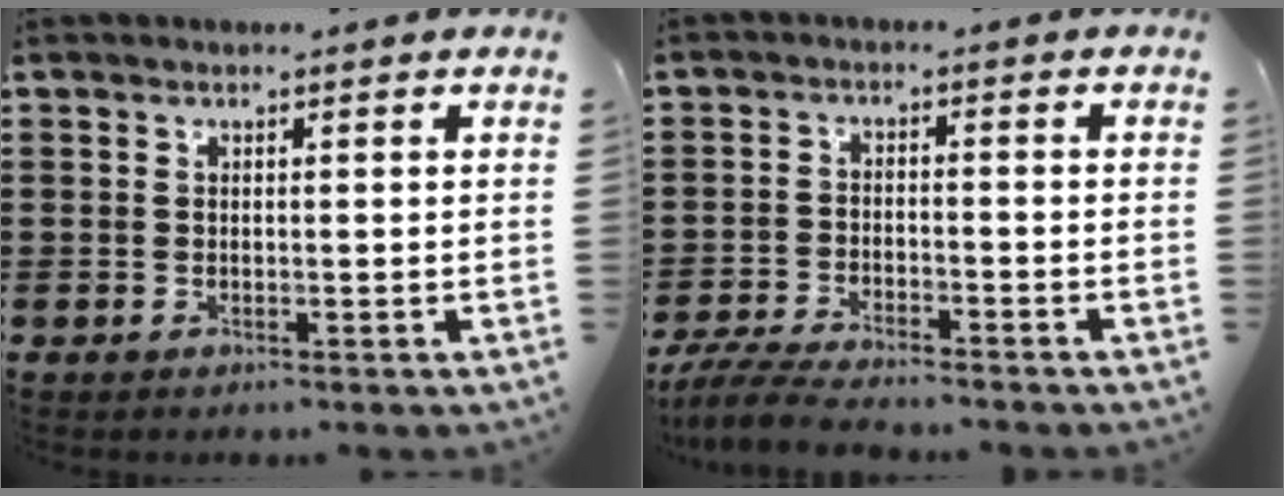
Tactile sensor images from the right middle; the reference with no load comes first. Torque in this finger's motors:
{"motor_torque": [0.09, -0.02, 0.23, 0.07]}